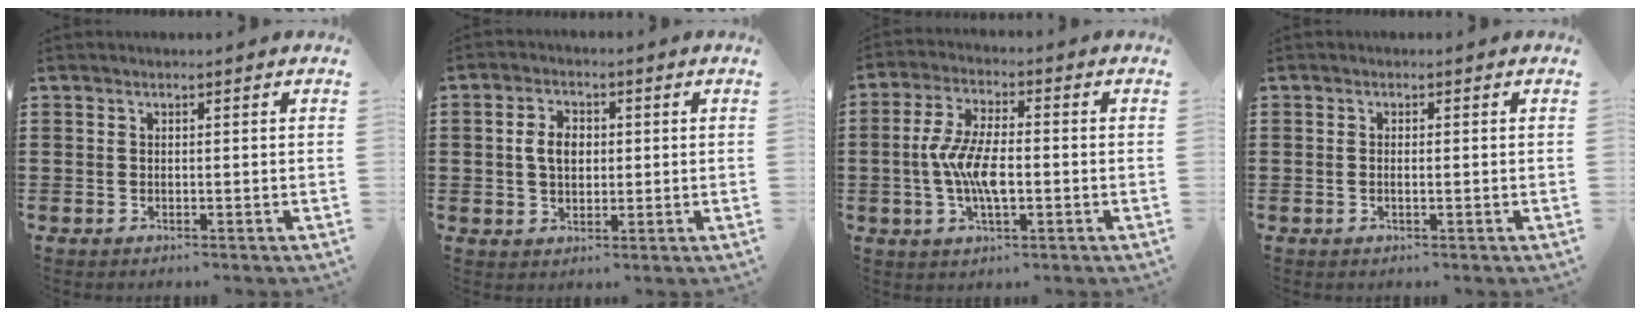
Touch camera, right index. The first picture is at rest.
{"total": 4.3, "force": [0.2, 2.9, 3.2], "torque": [-0.067, 0.007, -0.003]}
{"total": 7.9, "force": [-1.2, 3.1, 7.2], "torque": [-0.158, -0.002, -0.029]}
{"total": 0.6, "force": [-0.2, 0.2, 0.5], "torque": [-0.010, -0.001, -0.003]}